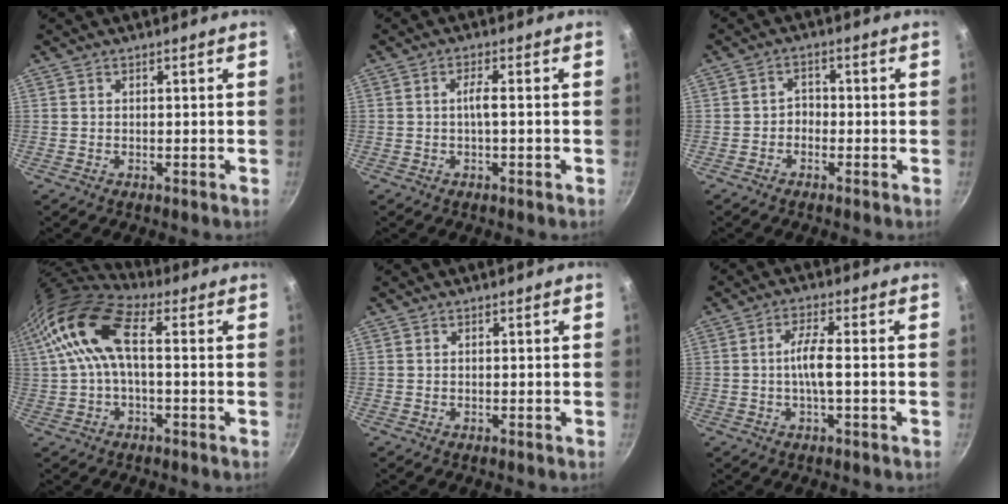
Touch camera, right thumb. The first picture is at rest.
{"total": 2.6, "force": [-0.5, 0.2, 2.5], "torque": [-0.056, 0.007, -0.010]}
{"total": 2.4, "force": [-1.0, 1.9, 1.1], "torque": [-0.001, 0.017, -0.023]}
{"total": 13.2, "force": [2.5, 6.0, 11.5], "torque": [-0.230, 0.029, 0.038]}
{"total": 0.0}
{"total": 5.1, "force": [-0.8, 0.8, 5.0], "torque": [-0.104, 0.011, -0.020]}